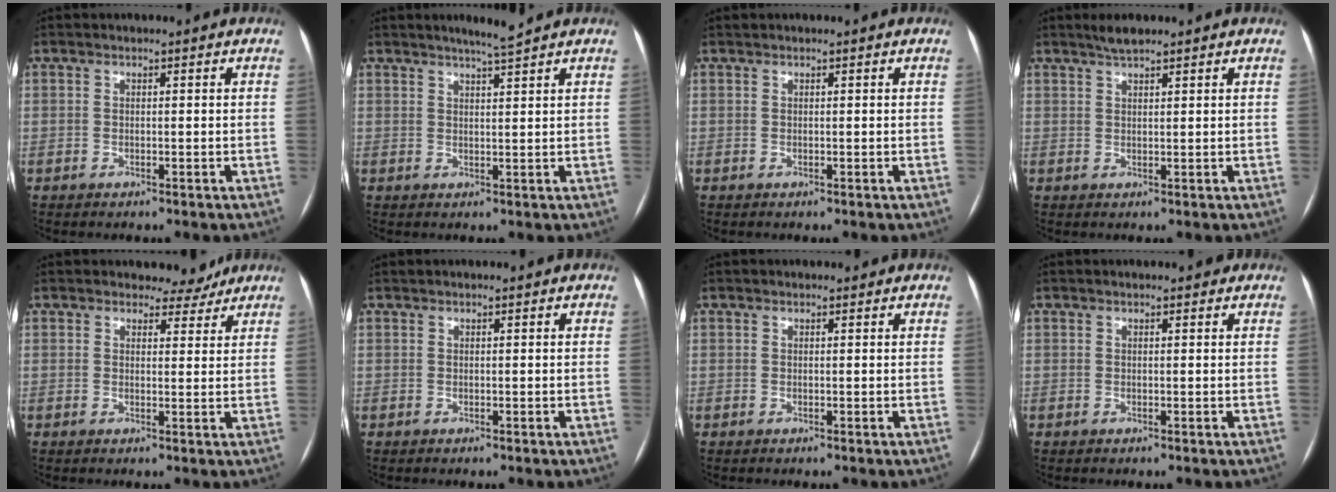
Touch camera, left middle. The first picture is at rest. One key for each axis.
{"total": 3.0, "fx": 2.6, "fy": -0.7, "fz": 1.3, "tx": -0.023, "ty": -0.005, "tz": 0.045}
{"total": 0.0}
{"total": 2.4, "fx": 2.0, "fy": 0.2, "fz": 1.3, "tx": -0.029, "ty": 0.006, "tz": 0.038}
{"total": 3.5, "fx": 3.2, "fy": 1.5, "fz": 0.2, "tx": 0.000, "ty": -0.007, "tz": 0.034}
{"total": 0.0}
{"total": 0.7, "fx": 0.6, "fy": 0.3, "fz": 0.1, "tx": -0.007, "ty": 0.007, "tz": 0.008}
{"total": 2.2, "fx": 1.8, "fy": 0.9, "fz": 1.1, "tx": -0.015, "ty": 0.019, "tz": 0.018}